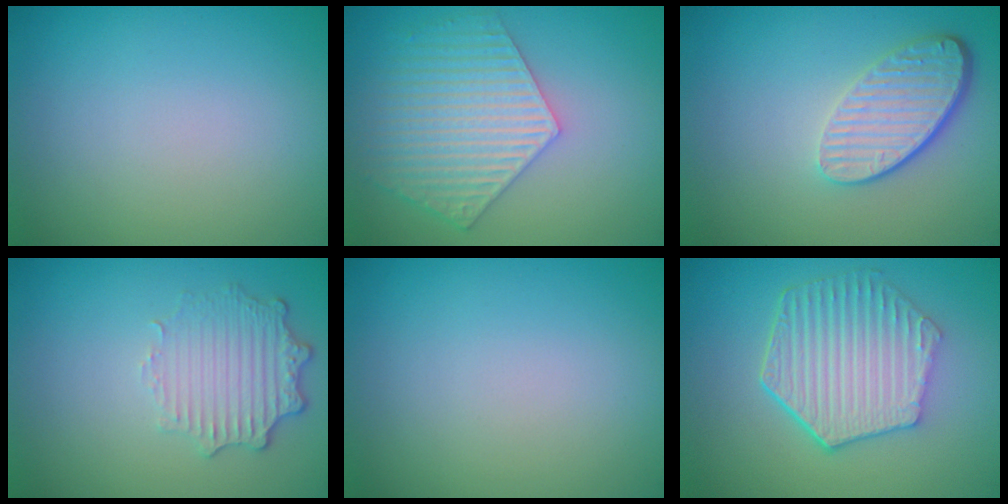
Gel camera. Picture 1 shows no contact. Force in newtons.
{"total": 5.9, "press": 4.6, "slide": 3.6}
{"total": 4.6, "press": 3.4, "slide": 3.1}
{"total": 3.5, "press": 2.8, "slide": 2.1}
{"total": 0.0}
{"total": 6.5, "press": 4.9, "slide": 4.3}